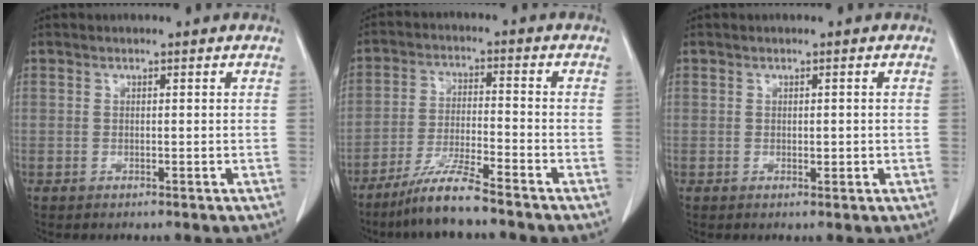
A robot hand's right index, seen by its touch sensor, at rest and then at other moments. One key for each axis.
{"total": 7.7, "fx": -6.2, "fy": -0.3, "fz": 4.6, "tx": -0.092, "ty": -0.026, "tz": -0.120}
{"total": 1.0, "fx": 0.0, "fy": 0.6, "fz": 0.8, "tx": -0.010, "ty": -0.001, "tz": 0.001}